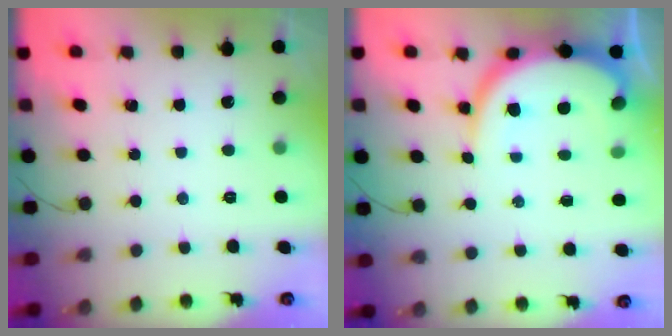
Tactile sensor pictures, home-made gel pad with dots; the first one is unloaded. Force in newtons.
{"total": 10.4, "press": 10.3, "slide": 1.2}